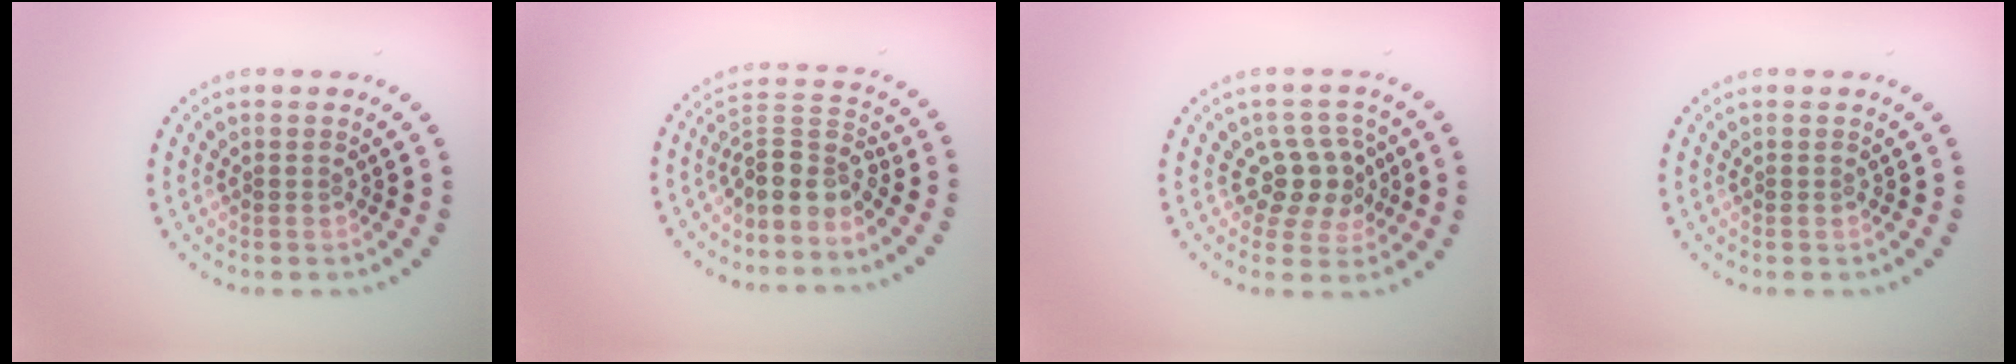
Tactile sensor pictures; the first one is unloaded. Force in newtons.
{"total": 3.8, "press": 2.9, "slide": 2.5}
{"total": 3.5, "press": 3.1, "slide": 1.7}
{"total": 0.0}